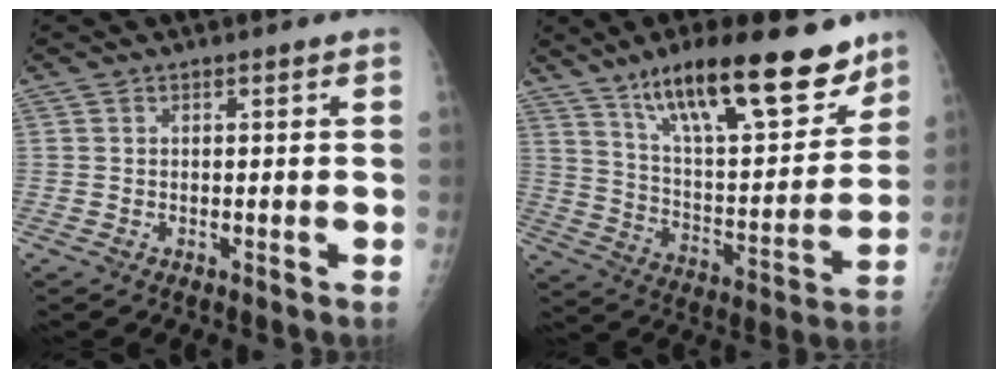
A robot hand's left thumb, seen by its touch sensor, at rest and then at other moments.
{"total": 24.2, "force": [16.3, 7.2, 16.4], "torque": [-0.225, -0.065, 0.268]}